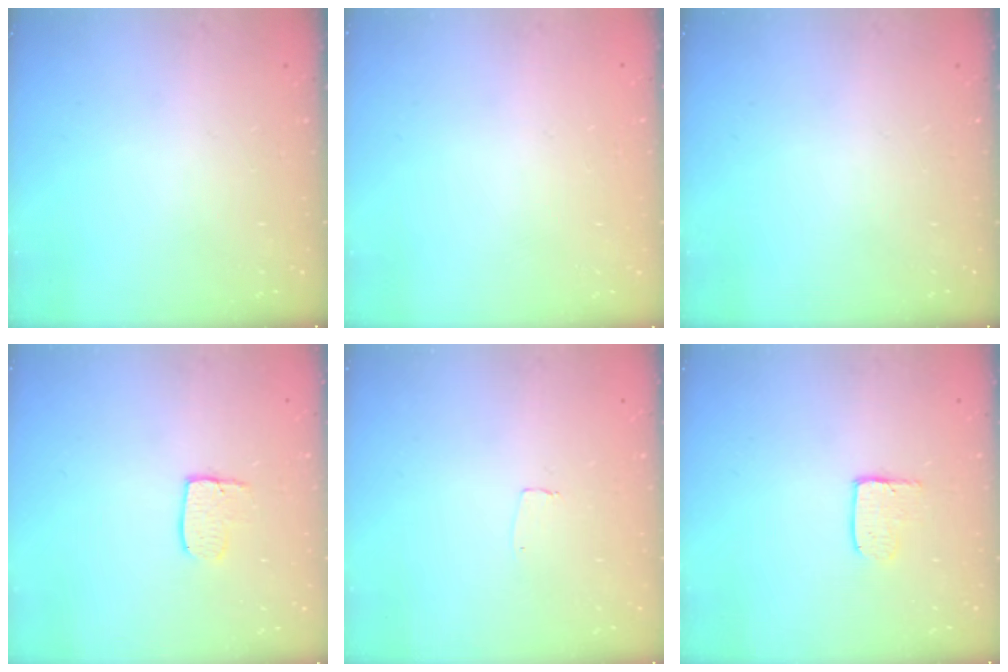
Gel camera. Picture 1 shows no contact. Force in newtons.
{"total": 0.0}
{"total": 0.0}
{"total": 5.5, "press": 5.5, "slide": 0.3}
{"total": 3.2, "press": 3.2, "slide": 0.2}
{"total": 3.9, "press": 3.9, "slide": 0.4}